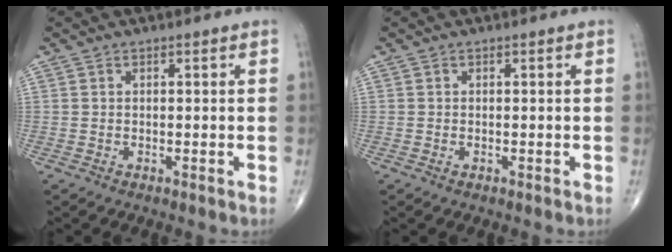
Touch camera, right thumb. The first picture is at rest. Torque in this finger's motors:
{"motor_torque": [-0.22, -0.14, -0.16, -0.05, -0.06]}